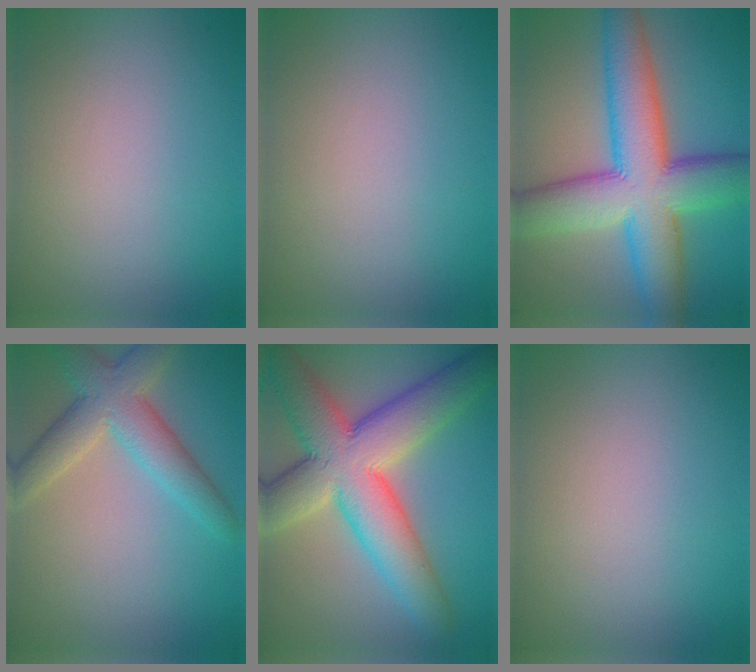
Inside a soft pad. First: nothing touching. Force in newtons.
{"total": 0.0}
{"total": 12.3, "press": 12.3, "slide": 0.5}
{"total": 5.5, "press": 5.4, "slide": 0.3}
{"total": 11.5, "press": 11.5, "slide": 0.5}
{"total": 0.0}